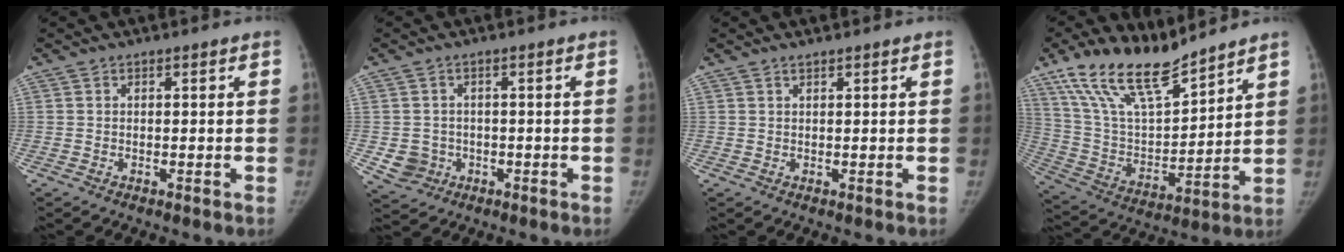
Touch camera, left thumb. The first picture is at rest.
{"total": 4.4, "force": [-0.9, 4.2, 1.0], "torque": [-0.003, 0.005, -0.008]}
{"total": 0.9, "force": [0.7, 0.0, 0.4], "torque": [-0.008, -0.001, 0.016]}
{"total": 17.6, "force": [13.8, 5.4, 9.5], "torque": [-0.149, -0.064, 0.267]}